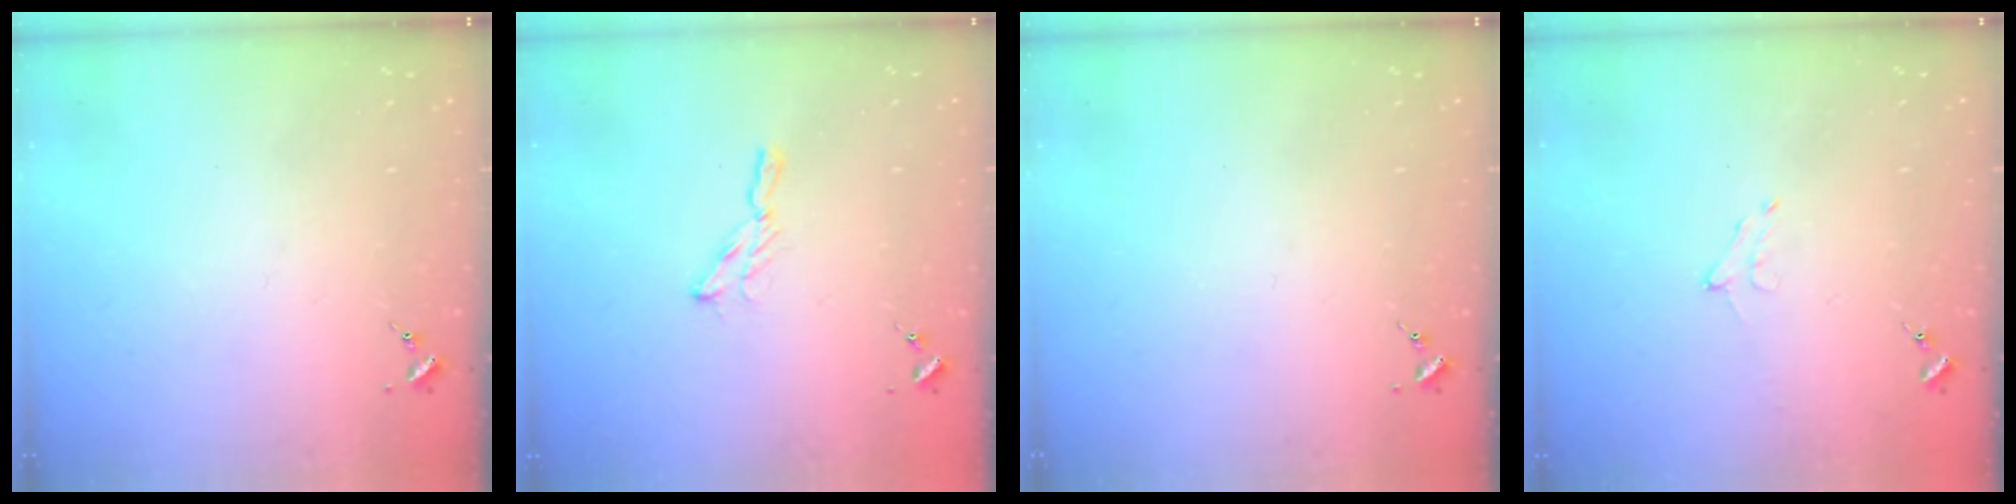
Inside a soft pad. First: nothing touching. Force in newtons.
{"total": 5.3, "press": 5.3, "slide": 0.5}
{"total": 0.0}
{"total": 5.4, "press": 5.3, "slide": 0.8}